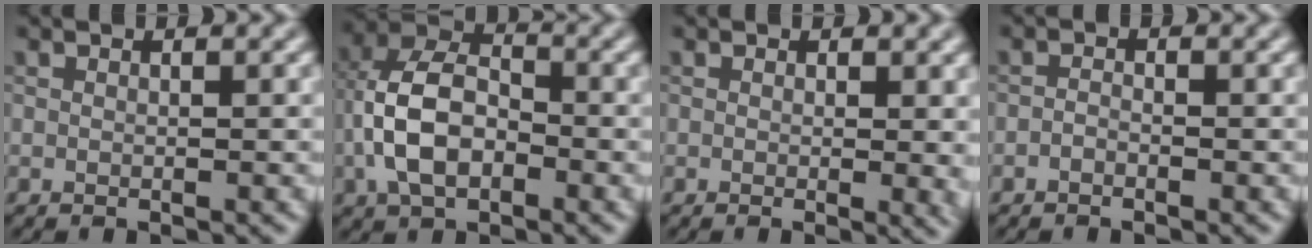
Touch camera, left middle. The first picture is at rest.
{"total": 6.7, "force": [-1.7, 4.0, 5.1], "torque": [-0.104, 0.014, -0.038]}
{"total": 2.0, "force": [0.2, 0.5, 1.9], "torque": [-0.020, -0.007, 0.003]}
{"total": 0.7, "force": [-0.6, 0.3, 0.3], "torque": [-0.006, 0.000, -0.012]}